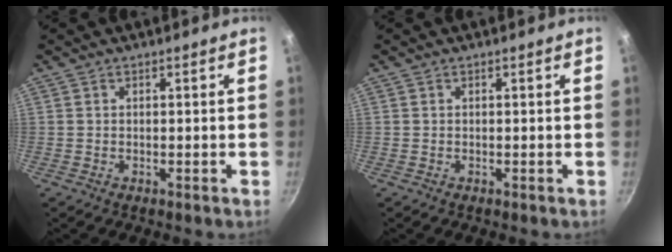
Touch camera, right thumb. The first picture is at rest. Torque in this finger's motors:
{"motor_torque": [0.11, 0.11, -0.08, -0.08, 0.03]}